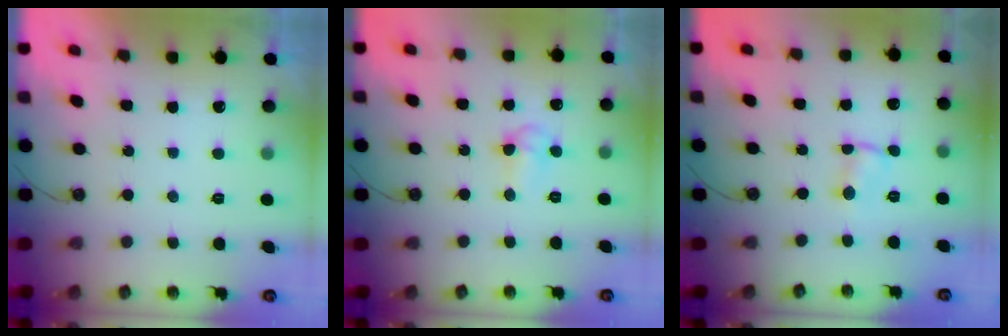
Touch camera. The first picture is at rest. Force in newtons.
{"total": 5.8, "press": 4.5, "slide": 3.7}
{"total": 1.1, "press": 1.1, "slide": 0.2}